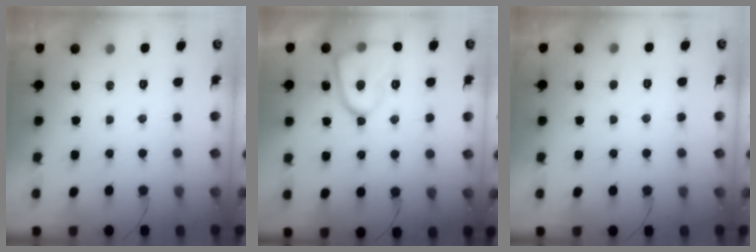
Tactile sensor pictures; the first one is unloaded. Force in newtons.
{"total": 13.7, "press": 13.6, "slide": 1.4}
{"total": 2.0, "press": 2.0, "slide": 0.2}